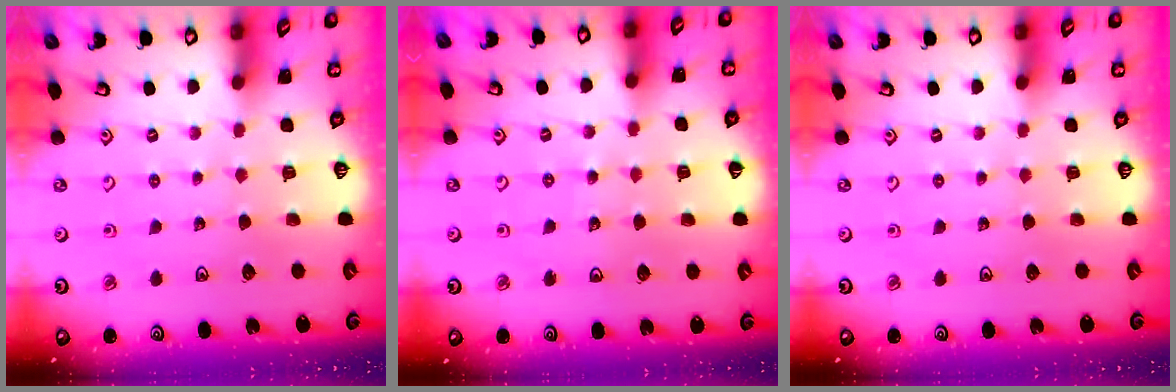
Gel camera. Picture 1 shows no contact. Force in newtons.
{"total": 5.3, "press": 5.0, "slide": 1.7}
{"total": 0.0}